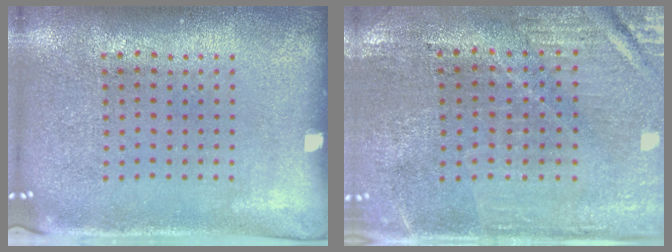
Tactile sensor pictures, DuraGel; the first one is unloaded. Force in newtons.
{"total": 0.9, "press": 0.8, "slide": 0.3}